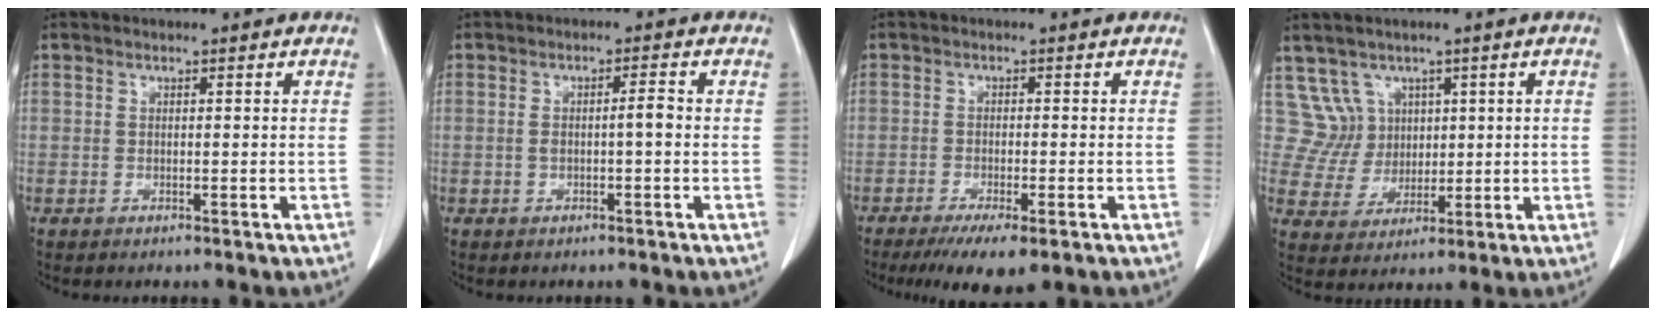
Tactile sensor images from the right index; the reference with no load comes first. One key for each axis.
{"total": 2.4, "fx": -0.2, "fy": 0.3, "fz": 2.4, "tx": -0.045, "ty": 0.007, "tz": 0.000}
{"total": 6.8, "fx": -4.4, "fy": 1.2, "fz": 5.1, "tx": -0.082, "ty": -0.018, "tz": -0.067}
{"total": 6.3, "fx": 3.2, "fy": 5.4, "fz": -0.5, "tx": 0.014, "ty": 0.014, "tz": 0.071}